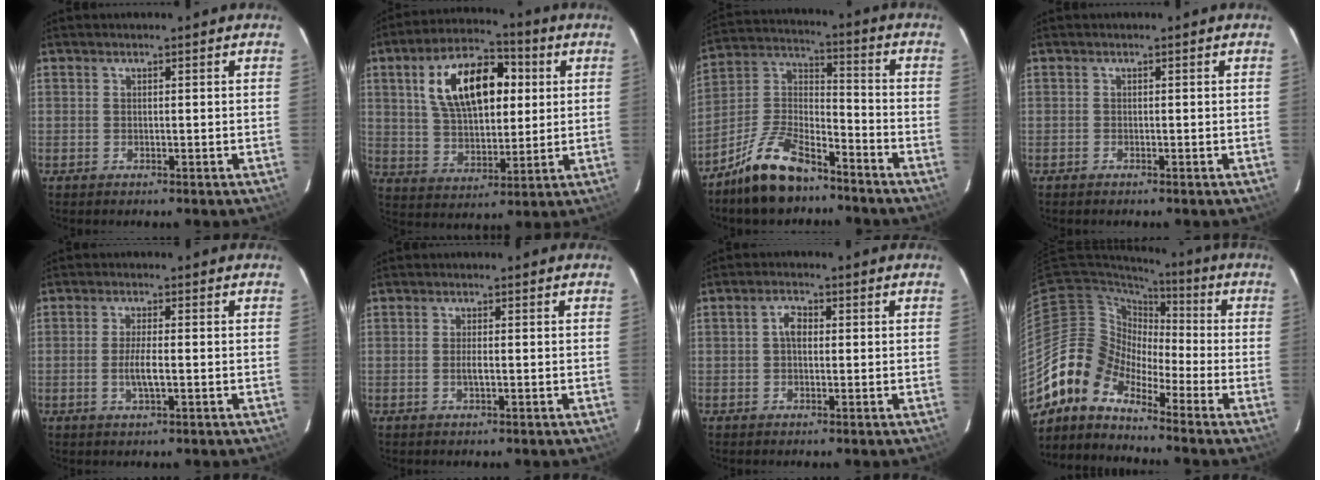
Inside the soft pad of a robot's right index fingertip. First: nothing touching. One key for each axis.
{"total": 17.0, "fx": 4.8, "fy": 9.0, "fz": 13.6, "tx": -0.242, "ty": 0.030, "tz": 0.086}
{"total": 13.7, "fx": -9.6, "fy": 5.5, "fz": 8.1, "tx": -0.172, "ty": 0.023, "tz": -0.178}
{"total": 0.0}
{"total": 4.0, "fx": -0.8, "fy": 0.7, "fz": 3.9, "tx": -0.074, "ty": -0.004, "tz": -0.014}
{"total": 1.7, "fx": -0.3, "fy": 0.3, "fz": 1.6, "tx": -0.032, "ty": -0.002, "tz": -0.006}
{"total": 2.7, "fx": 0.2, "fy": 1.8, "fz": 2.0, "tx": -0.038, "ty": 0.010, "tz": 0.002}
{"total": 9.7, "fx": -7.5, "fy": 5.8, "fz": 2.1, "tx": -0.034, "ty": 0.030, "tz": -0.167}